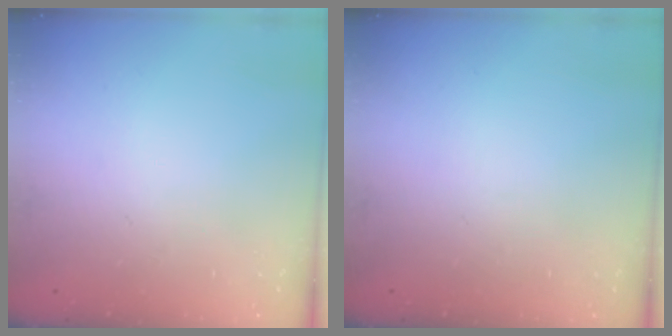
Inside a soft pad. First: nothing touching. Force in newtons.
{"total": 0.0}